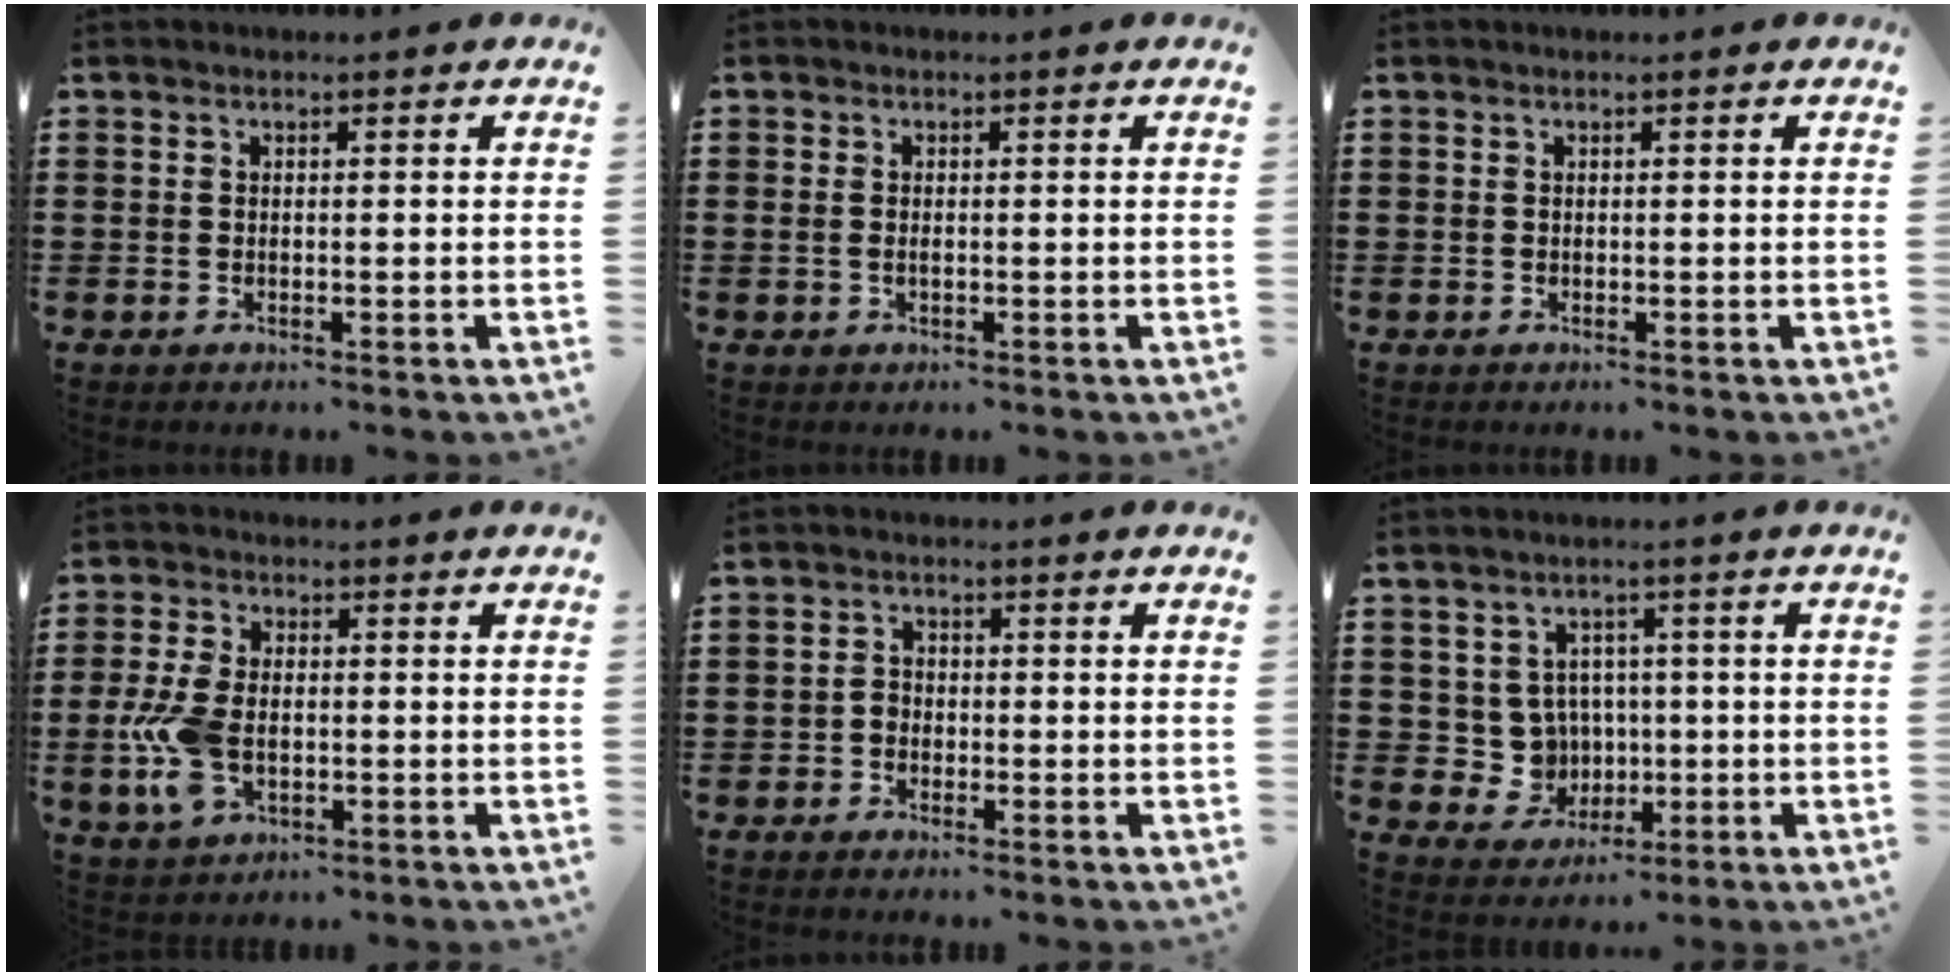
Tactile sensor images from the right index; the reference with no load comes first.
{"total": 0.9, "force": [-0.3, 0.4, 0.8], "torque": [-0.018, -0.002, -0.005]}
{"total": 0.0}
{"total": 7.6, "force": [-1.4, 4.3, 6.1], "torque": [-0.154, -0.008, -0.031]}
{"total": 1.4, "force": [-0.9, 1.0, 0.5], "torque": [-0.014, 0.004, -0.019]}
{"total": 5.7, "force": [0.2, 5.5, 1.5], "torque": [-0.046, 0.007, 0.008]}